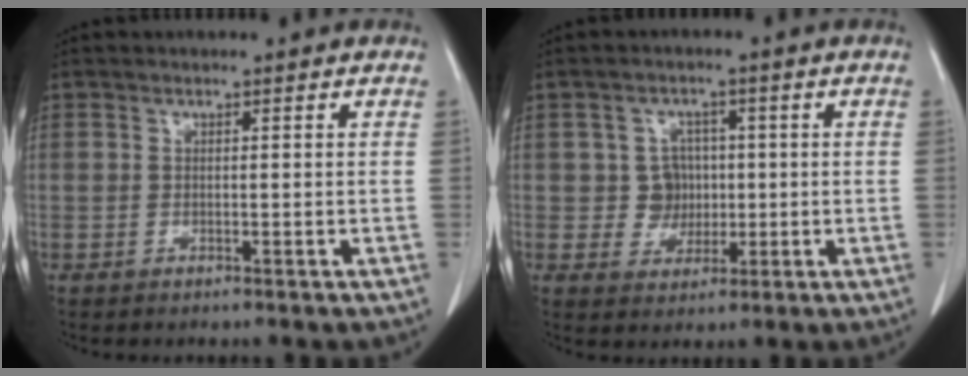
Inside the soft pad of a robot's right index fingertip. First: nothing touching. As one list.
[{"total": 4.3, "force": [0.2, 4.2, 1.0], "torque": [-0.008, 0.012, 0.008]}]